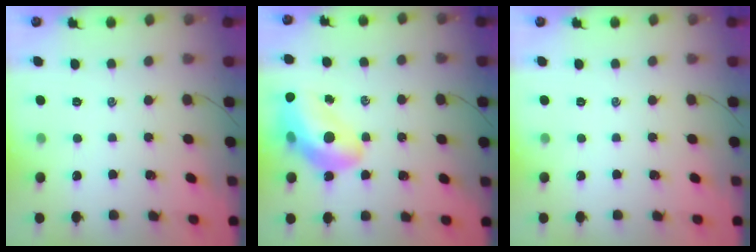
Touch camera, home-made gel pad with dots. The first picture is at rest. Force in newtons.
{"total": 17.0, "press": 16.4, "slide": 4.6}
{"total": 0.0}